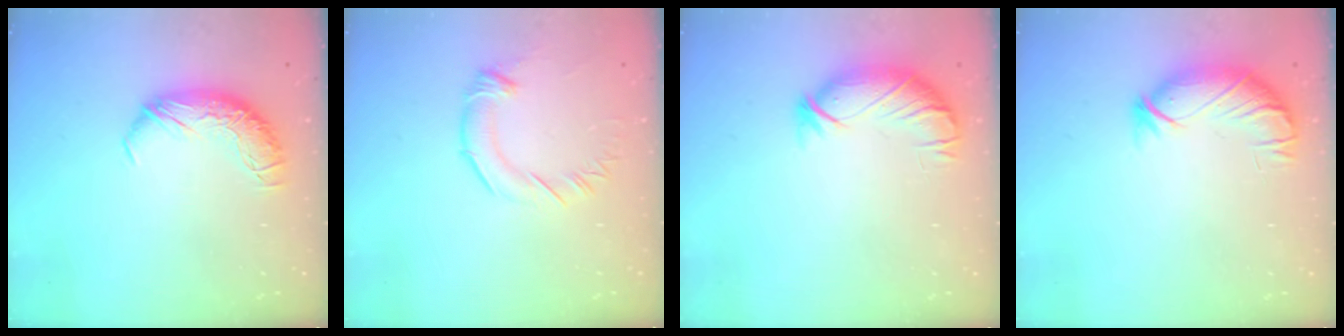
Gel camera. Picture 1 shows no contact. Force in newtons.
{"total": 2.5, "press": 2.4, "slide": 0.7}
{"total": 3.7, "press": 3.1, "slide": 2.0}
{"total": 3.6, "press": 3.1, "slide": 1.9}